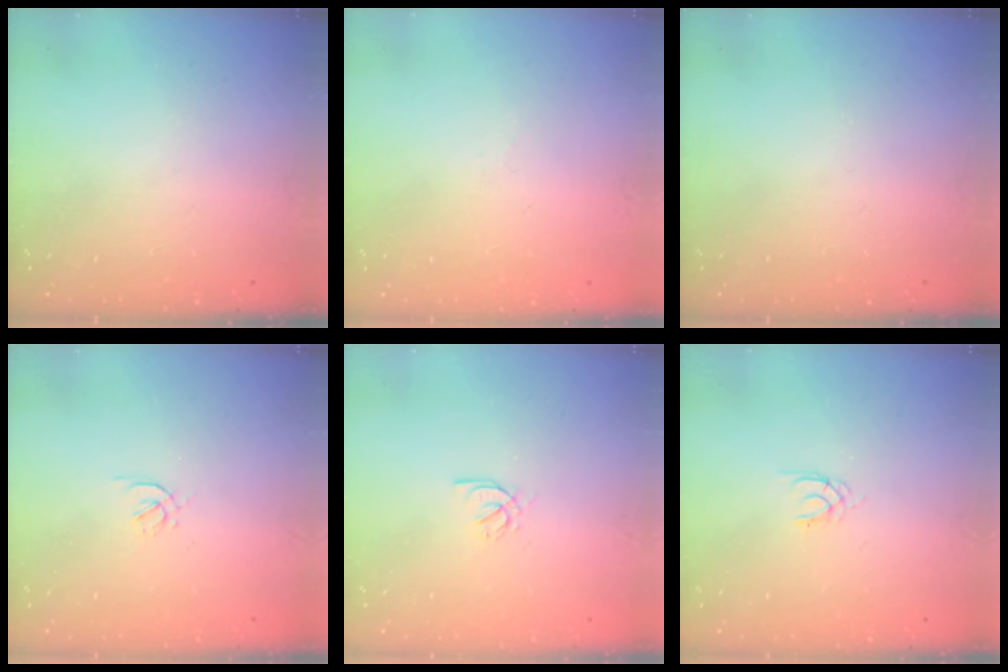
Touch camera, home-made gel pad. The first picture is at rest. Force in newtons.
{"total": 2.0, "press": 1.9, "slide": 0.5}
{"total": 0.0}
{"total": 1.6, "press": 1.6, "slide": 0.4}
{"total": 2.6, "press": 2.6, "slide": 0.4}
{"total": 1.3, "press": 1.2, "slide": 0.3}